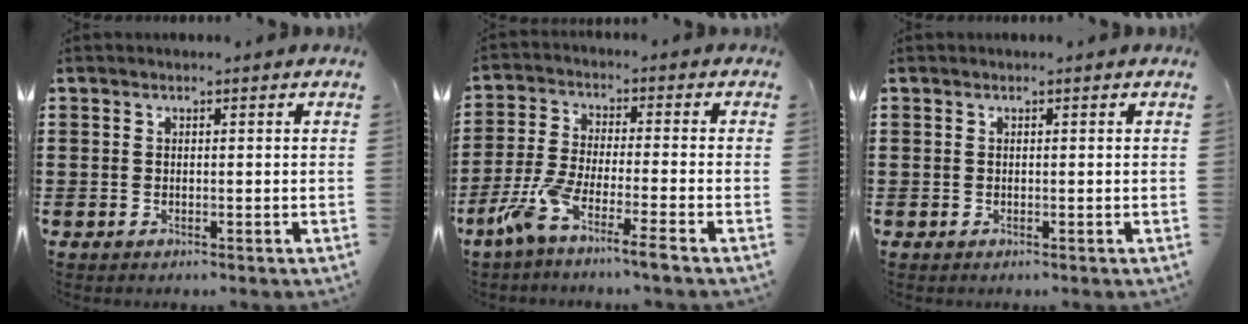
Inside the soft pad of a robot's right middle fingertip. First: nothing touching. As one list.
[{"total": 6.9, "force": [-5.4, -0.3, 4.3], "torque": [-0.111, -0.019, -0.110]}, {"total": 0.0}]